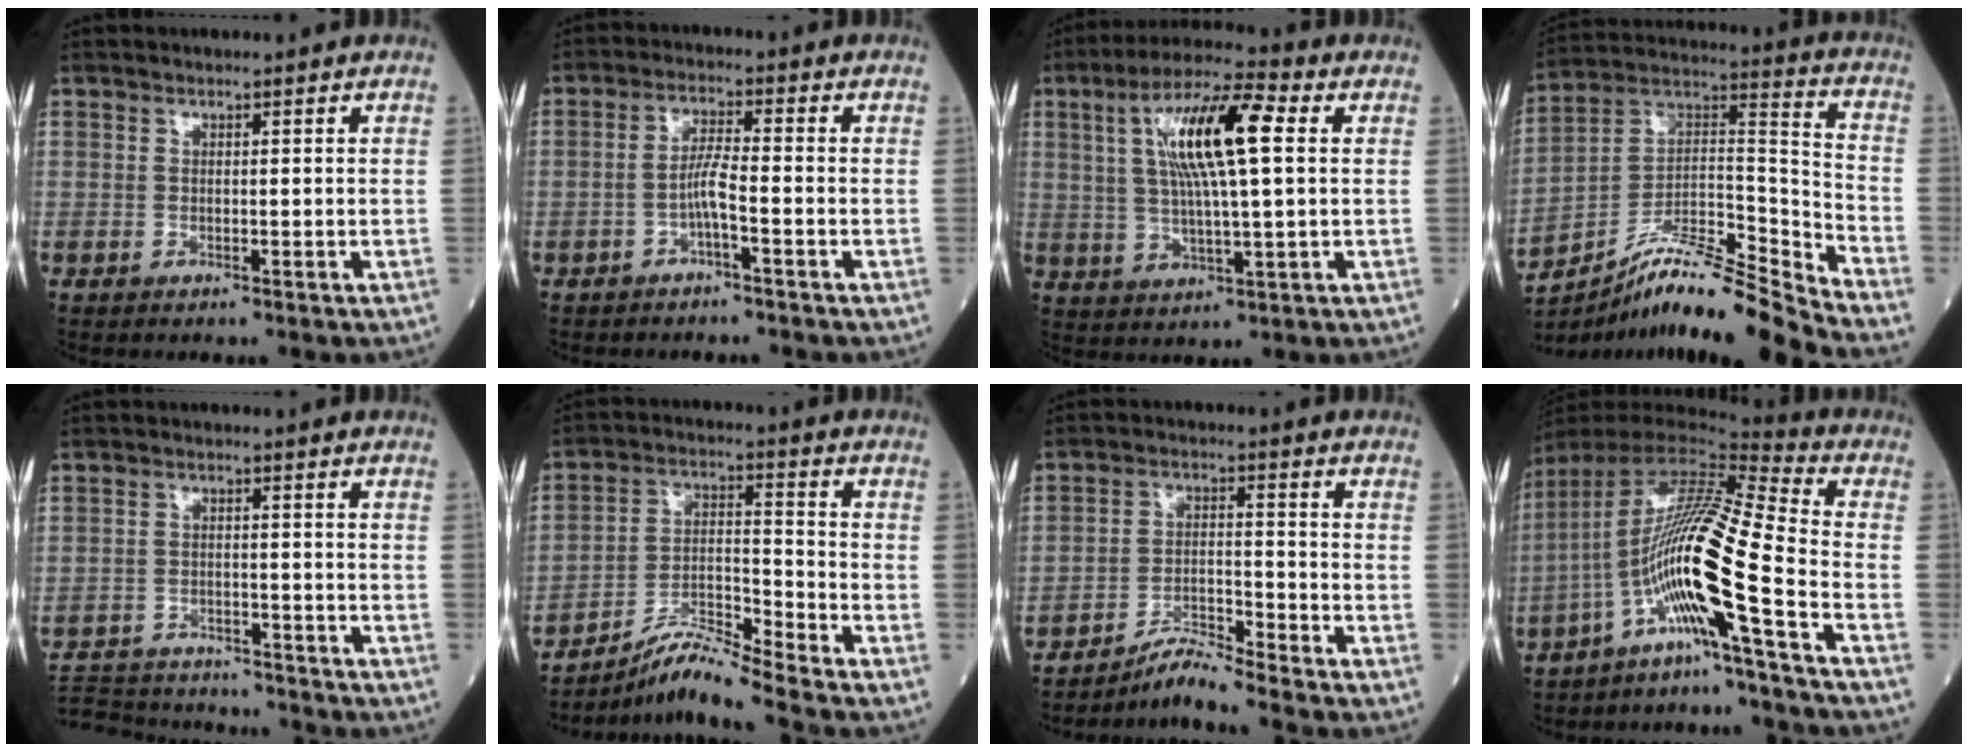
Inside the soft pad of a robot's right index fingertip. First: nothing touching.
{"total": 3.7, "force": [-1.5, 0.1, 3.3], "torque": [-0.066, 0.007, -0.031]}
{"total": 13.3, "force": [3.2, 1.8, 12.8], "torque": [-0.242, 0.019, 0.055]}
{"total": 16.9, "force": [-14.8, -1.8, 8.0], "torque": [-0.127, 0.033, -0.260]}
{"total": 14.6, "force": [-13.8, 2.6, 4.1], "torque": [-0.092, 0.002, -0.203]}
{"total": 8.7, "force": [-8.0, -2.1, 2.9], "torque": [-0.061, -0.003, -0.146]}
{"total": 5.5, "force": [-5.1, -1.6, 1.0], "torque": [-0.023, -0.016, -0.094]}
{"total": 15.7, "force": [-7.0, -2.1, 13.9], "torque": [-0.263, 0.005, -0.140]}